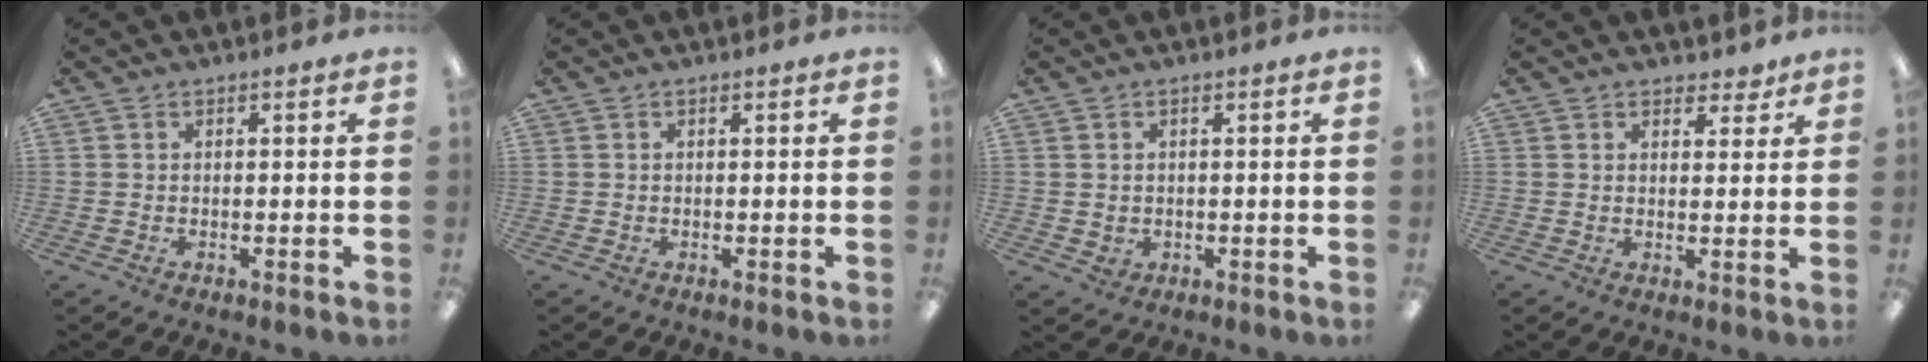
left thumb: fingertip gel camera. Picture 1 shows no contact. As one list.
[{"total": 0.0}, {"total": 1.6, "force": [0.4, 1.5, 0.4], "torque": [-0.001, -0.002, 0.005]}, {"total": 3.5, "force": [2.8, 2.0, 0.6], "torque": [0.006, -0.015, 0.046]}]